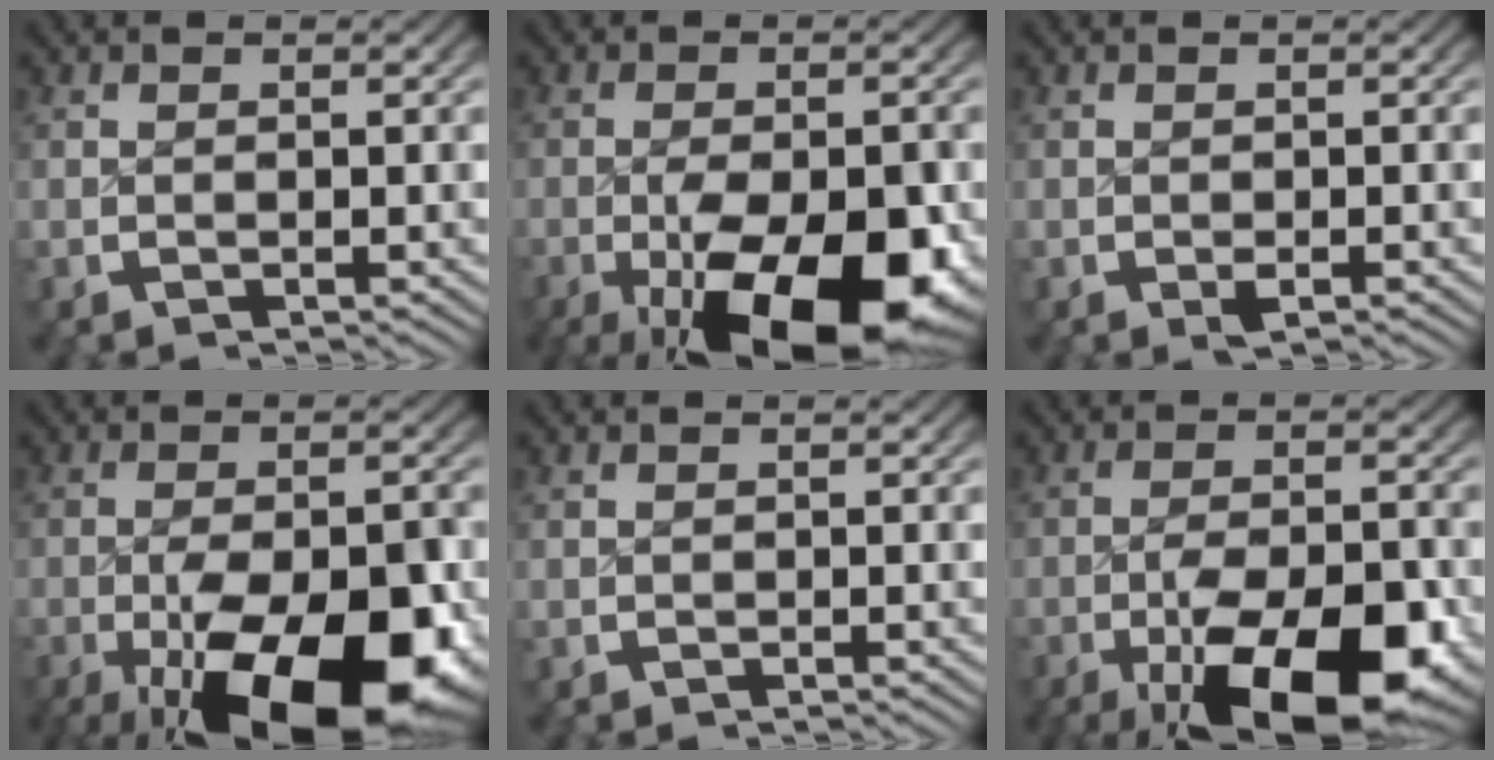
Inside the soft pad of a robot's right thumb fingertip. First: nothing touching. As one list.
[{"total": 15.4, "force": [-6.1, 8.1, 11.5], "torque": [-0.206, -0.057, -0.073]}, {"total": 0.8, "force": [-0.6, 0.4, 0.4], "torque": [-0.013, -0.003, -0.010]}, {"total": 17.1, "force": [-6.6, 9.0, 12.9], "torque": [-0.226, -0.063, -0.077]}, {"total": 0.0}, {"total": 14.1, "force": [-6.1, 7.3, 10.4], "torque": [-0.192, -0.055, -0.079]}]